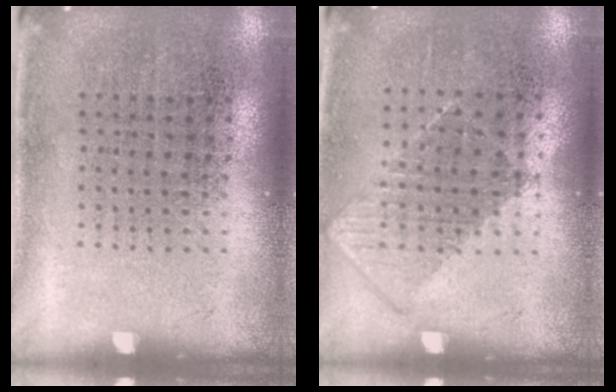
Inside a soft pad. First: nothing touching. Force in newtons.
{"total": 0.9, "press": 0.7, "slide": 0.4}